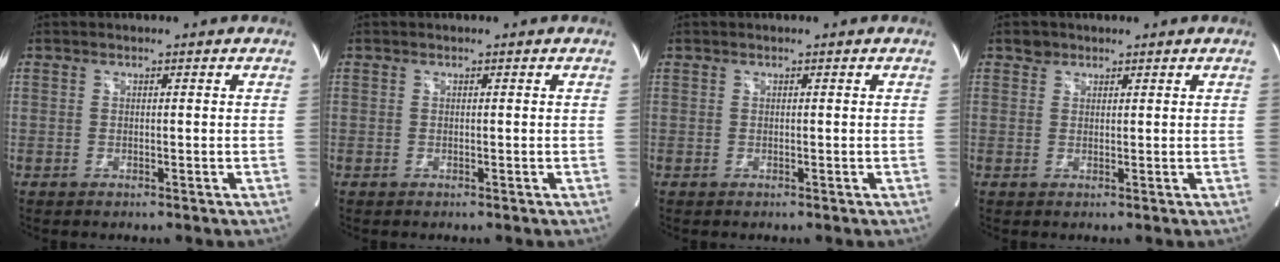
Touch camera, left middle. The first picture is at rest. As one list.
[{"total": 0.0}, {"total": 0.0}, {"total": 1.4, "force": [1.0, 1.0, 0.0], "torque": [0.006, 0.003, 0.013]}]